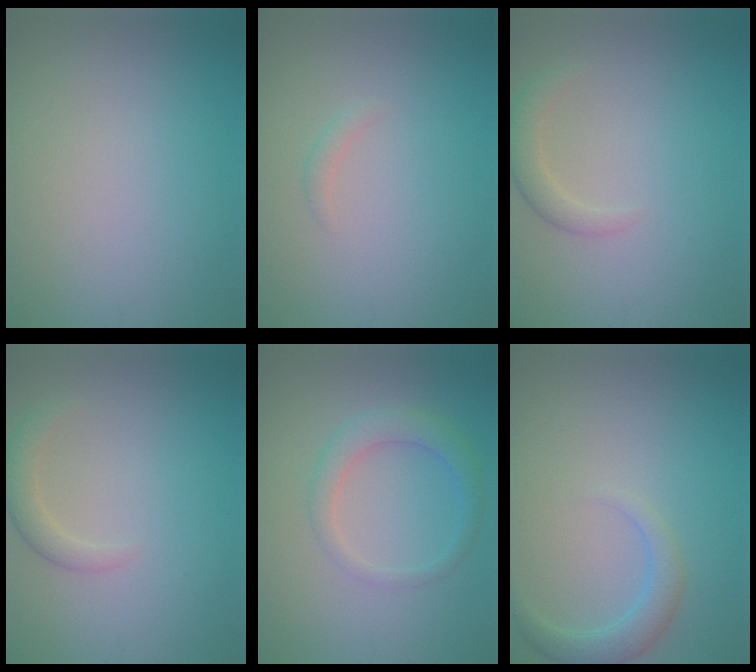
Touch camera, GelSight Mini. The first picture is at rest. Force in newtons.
{"total": 0.7, "press": 0.7, "slide": 0.0}
{"total": 1.7, "press": 1.7, "slide": 0.2}
{"total": 1.7, "press": 1.7, "slide": 0.2}
{"total": 2.7, "press": 2.7, "slide": 0.1}
{"total": 2.4, "press": 2.4, "slide": 0.2}